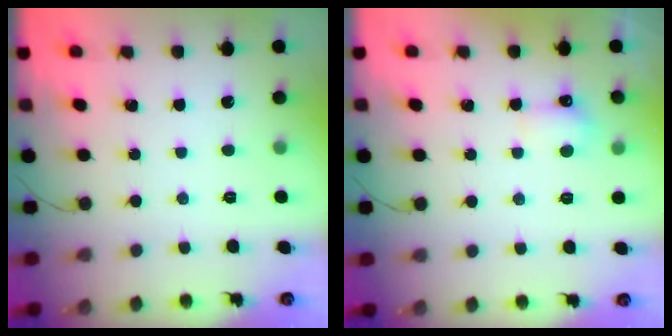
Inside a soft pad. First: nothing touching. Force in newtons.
{"total": 3.6, "press": 3.5, "slide": 1.0}